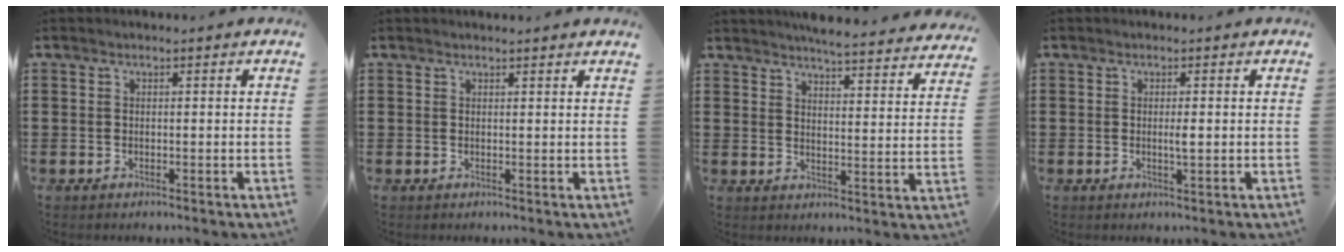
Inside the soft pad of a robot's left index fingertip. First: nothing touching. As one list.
[{"total": 0.9, "force": [0.9, 0.0, 0.2], "torque": [-0.006, -0.002, 0.018]}, {"total": 4.9, "force": [4.8, -0.3, 1.0], "torque": [-0.034, -0.035, 0.083]}, {"total": 1.5, "force": [0.1, 0.2, 1.5], "torque": [-0.029, -0.004, 0.001]}]